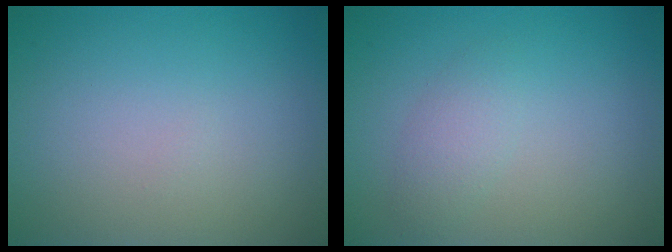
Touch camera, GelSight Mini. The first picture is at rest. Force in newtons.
{"total": 1.7, "press": 1.7, "slide": 0.1}